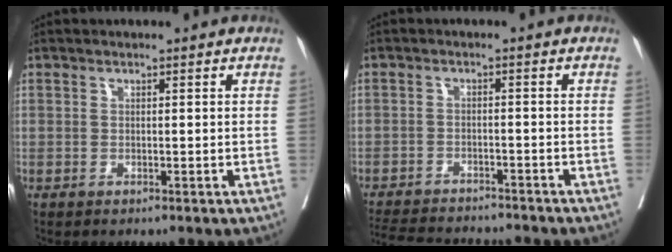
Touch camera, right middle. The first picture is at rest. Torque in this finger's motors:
{"motor_torque": [0.95, -1.19, 0.11, 0.06]}